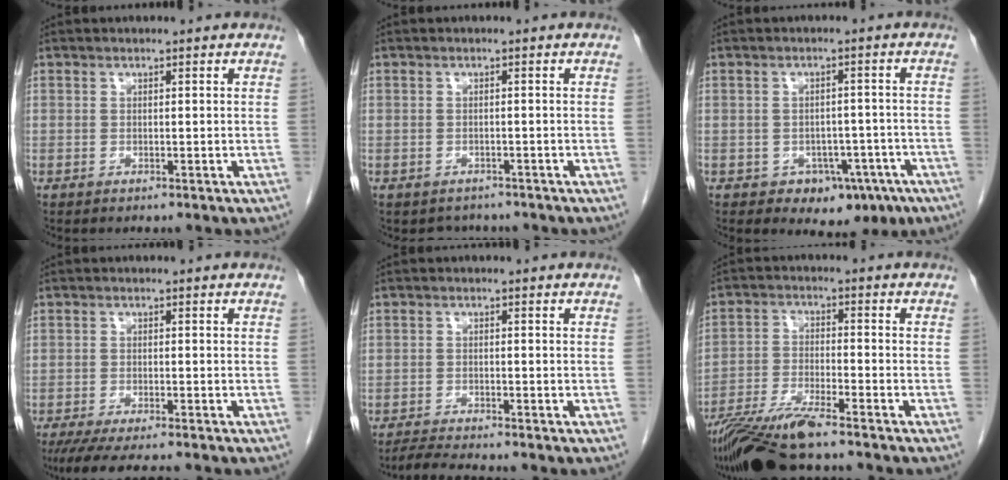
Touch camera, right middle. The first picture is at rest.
{"total": 2.6, "force": [-2.2, 1.4, 0.0], "torque": [-0.008, 0.000, -0.031]}
{"total": 7.6, "force": [-4.2, 5.4, 3.4], "torque": [-0.027, 0.016, -0.048]}
{"total": 9.1, "force": [-7.8, 0.7, 4.7], "torque": [-0.065, -0.021, -0.119]}
{"total": 3.5, "force": [-3.2, -0.8, 1.0], "torque": [-0.027, -0.020, -0.059]}
{"total": 10.4, "force": [-8.6, 0.4, 5.9], "torque": [-0.108, -0.027, -0.153]}